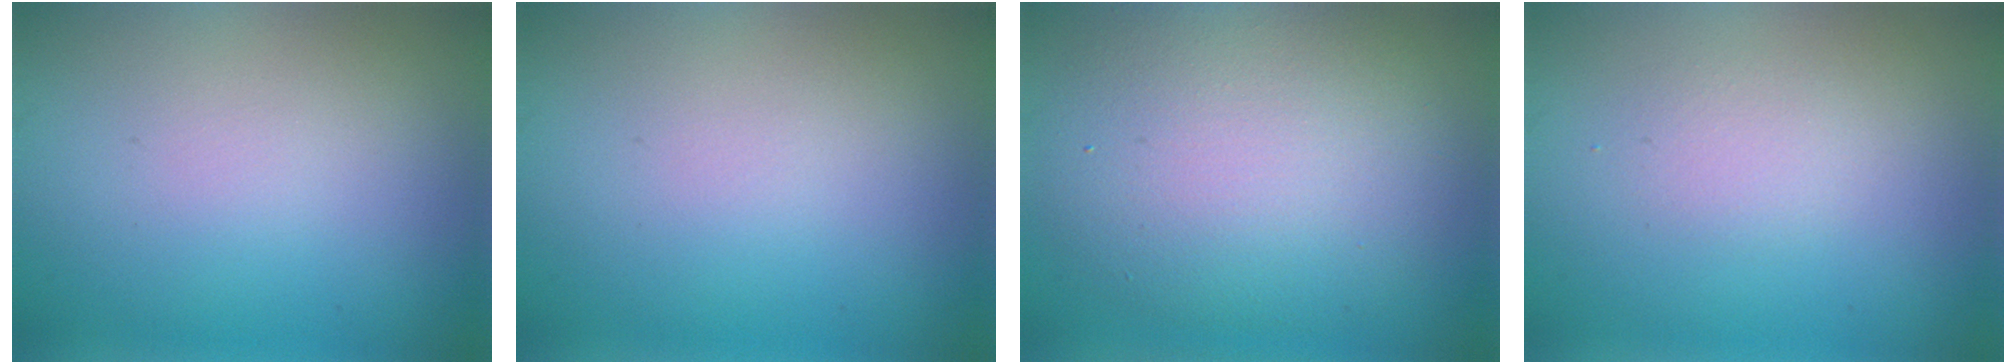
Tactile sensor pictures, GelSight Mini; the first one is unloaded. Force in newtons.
{"total": 0.0}
{"total": 8.5, "press": 8.5, "slide": 0.3}
{"total": 1.1, "press": 1.1, "slide": 0.1}